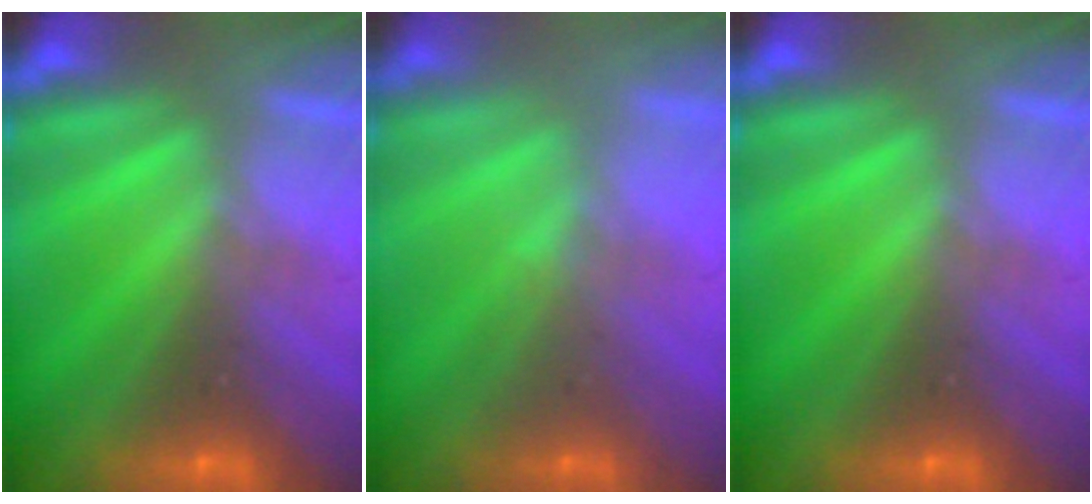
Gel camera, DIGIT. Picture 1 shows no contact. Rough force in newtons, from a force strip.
{"total": 2.3}
{"total": 0.0}